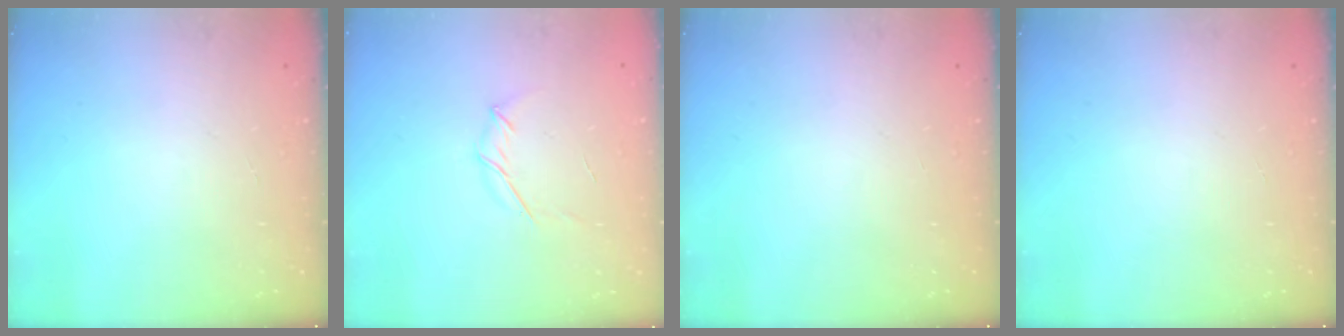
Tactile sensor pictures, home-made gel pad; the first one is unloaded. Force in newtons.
{"total": 4.0, "press": 3.9, "slide": 0.9}
{"total": 0.0}
{"total": 0.0}